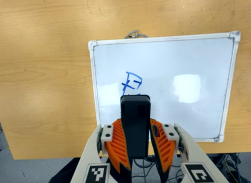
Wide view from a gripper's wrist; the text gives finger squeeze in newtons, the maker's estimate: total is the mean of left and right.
{"total": 7.9, "left": 5.8, "right": 10.0}